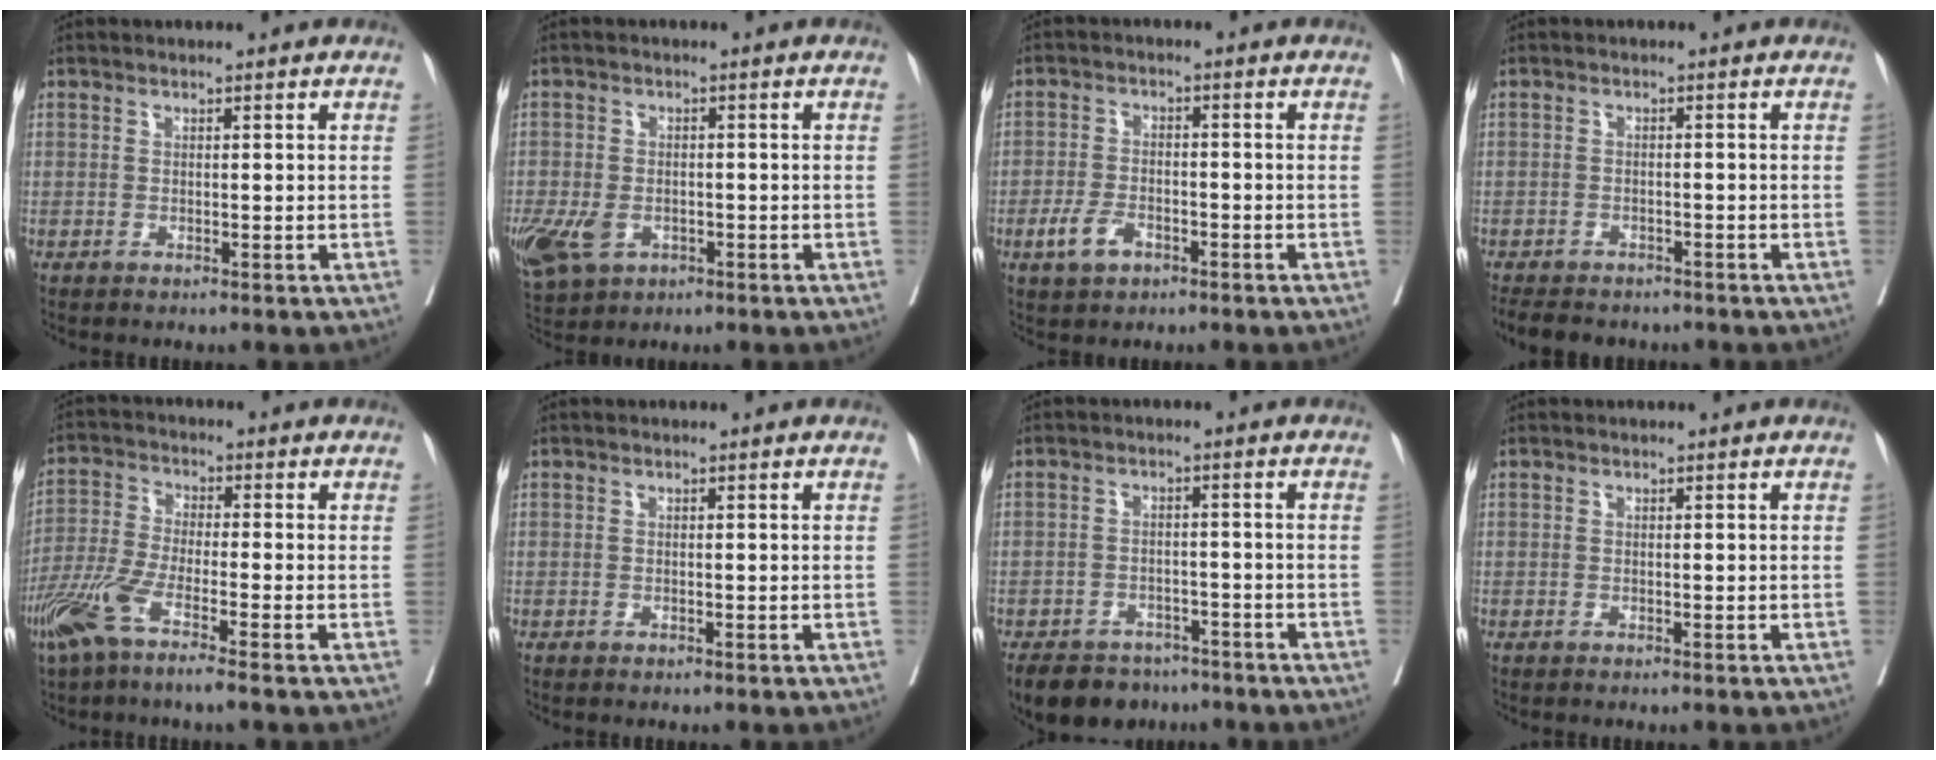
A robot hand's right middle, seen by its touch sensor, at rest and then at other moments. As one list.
[{"total": 12.0, "force": [-4.8, 8.6, 6.8], "torque": [-0.186, -0.010, -0.070]}, {"total": 4.5, "force": [-2.4, 2.4, 3.0], "torque": [-0.066, -0.002, -0.040]}, {"total": 8.1, "force": [-6.9, 3.2, 2.9], "torque": [-0.047, -0.004, -0.095]}, {"total": 7.8, "force": [-4.8, 0.3, 6.1], "torque": [-0.134, -0.016, -0.102]}, {"total": 0.0}, {"total": 10.0, "force": [-7.8, 5.6, 2.7], "torque": [-0.043, -0.003, -0.108]}, {"total": 0.0}]